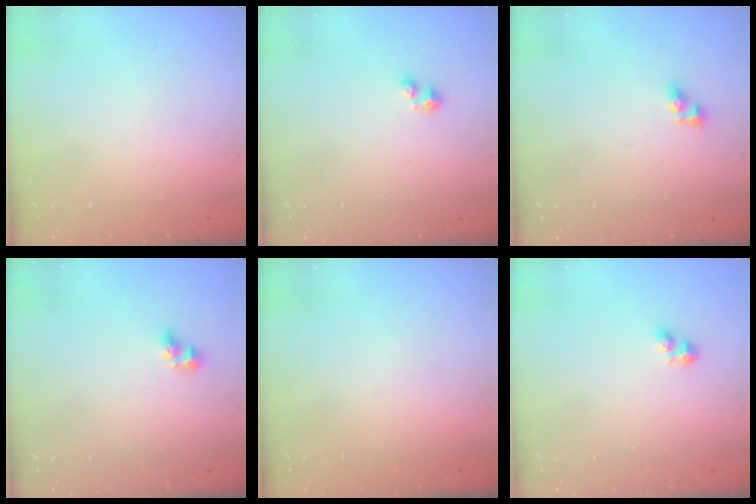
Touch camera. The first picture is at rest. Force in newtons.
{"total": 2.8, "press": 2.8, "slide": 0.4}
{"total": 5.0, "press": 4.9, "slide": 0.6}
{"total": 5.0, "press": 5.0, "slide": 0.4}
{"total": 0.0}
{"total": 3.1, "press": 3.1, "slide": 0.5}